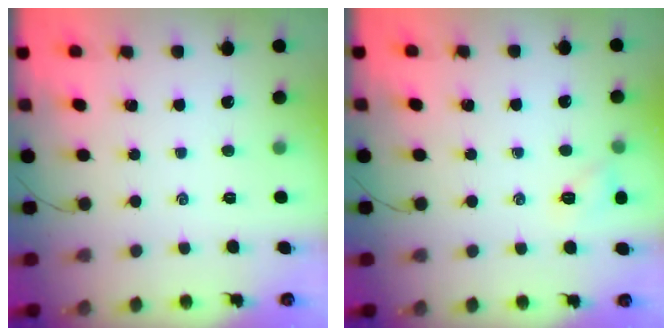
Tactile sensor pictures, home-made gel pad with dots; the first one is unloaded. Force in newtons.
{"total": 6.8, "press": 6.7, "slide": 1.3}